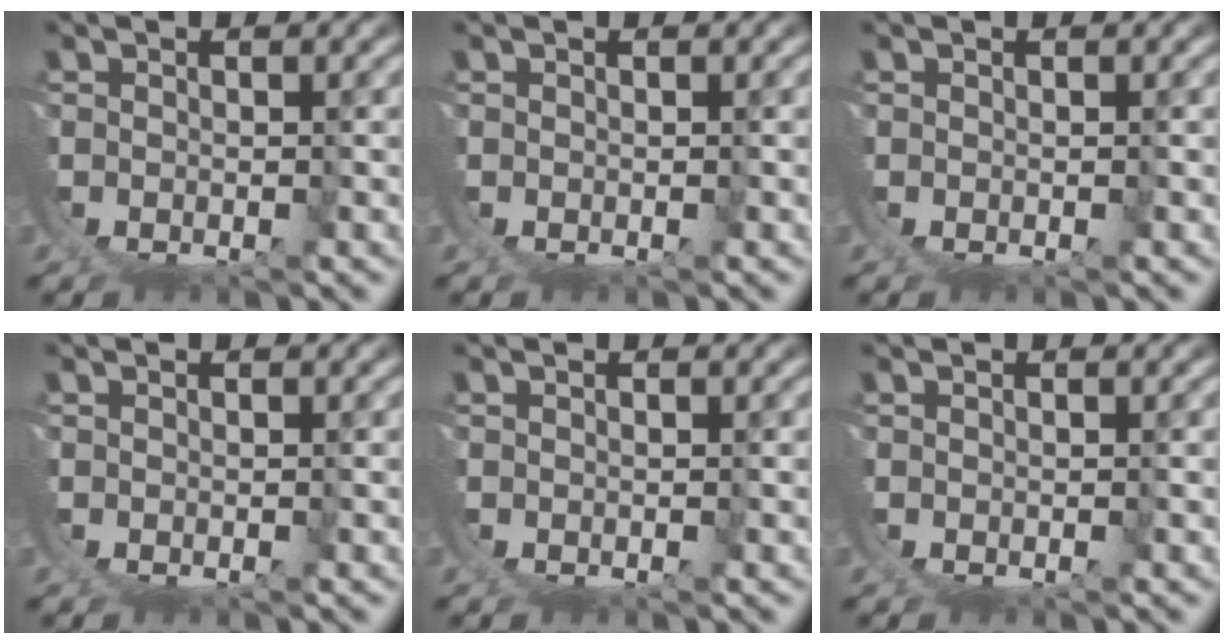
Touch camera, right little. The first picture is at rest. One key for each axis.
{"total": 0.0}
{"total": 0.0}
{"total": 0.0}
{"total": 0.0}
{"total": 0.0}